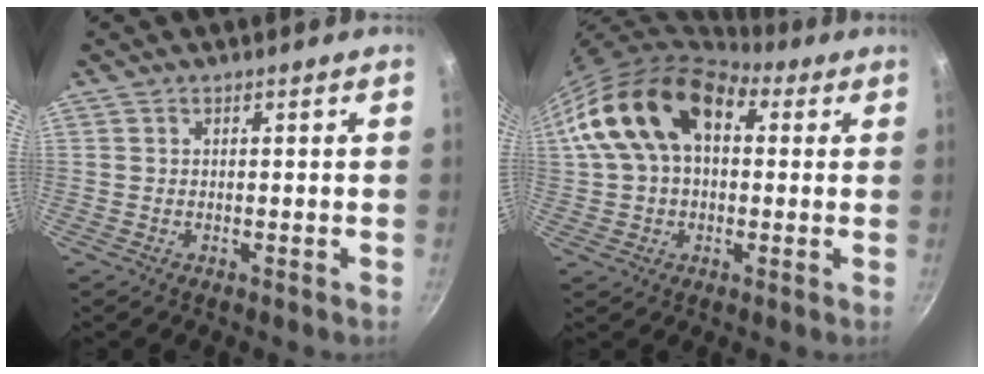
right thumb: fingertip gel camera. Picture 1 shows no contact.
{"total": 16.1, "force": [3.9, 10.6, 11.5], "torque": [-0.180, 0.027, 0.056]}